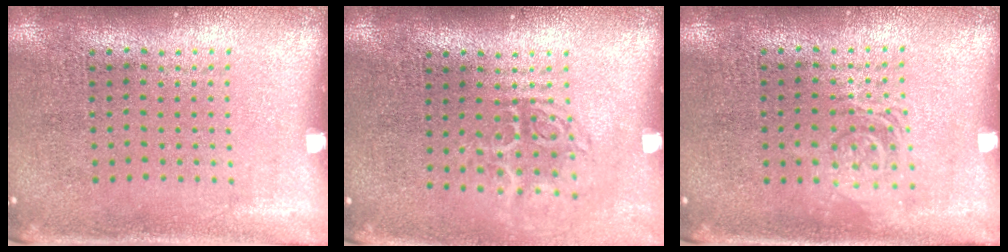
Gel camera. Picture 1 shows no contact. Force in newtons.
{"total": 1.6, "press": 1.2, "slide": 1.2}
{"total": 1.2, "press": 1.2, "slide": 0.2}